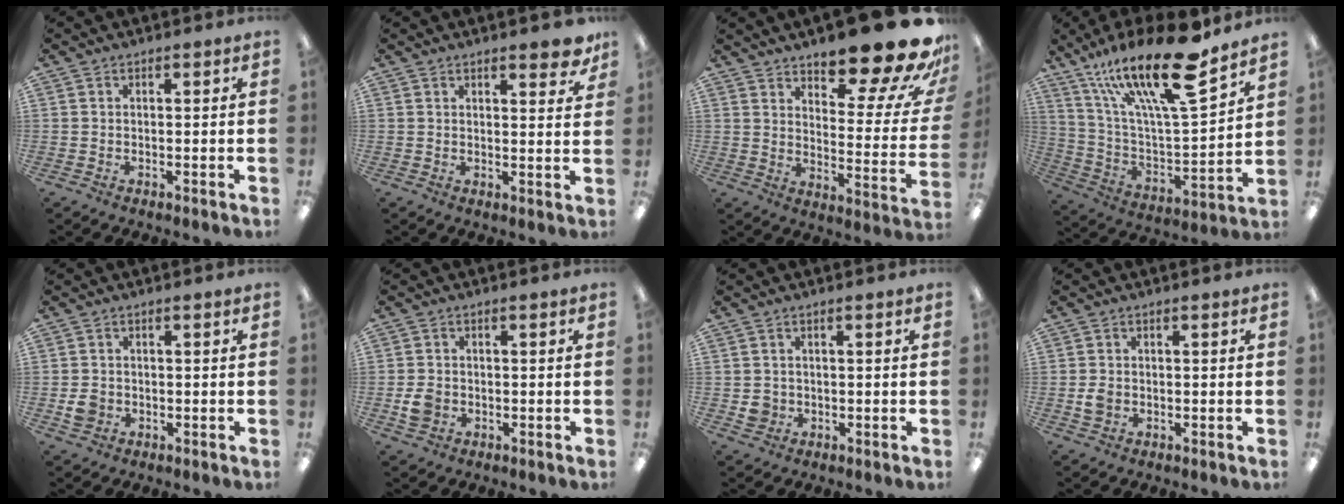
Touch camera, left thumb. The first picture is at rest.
{"total": 4.8, "force": [3.8, 1.3, 2.6], "torque": [-0.020, -0.027, 0.061]}
{"total": 19.8, "force": [14.9, 5.5, 11.8], "torque": [-0.153, -0.108, 0.240]}
{"total": 24.2, "force": [16.1, 6.3, 16.9], "torque": [-0.316, -0.101, 0.268]}
{"total": 3.2, "force": [-0.7, 2.7, 1.5], "torque": [-0.016, 0.002, -0.012]}
{"total": 4.0, "force": [-1.0, 3.3, 2.0], "torque": [-0.031, 0.002, -0.019]}
{"total": 2.8, "force": [-0.3, 2.6, 1.0], "torque": [-0.010, 0.001, -0.007]}
{"total": 2.6, "force": [-0.4, 2.1, 1.5], "torque": [-0.019, 0.002, -0.009]}